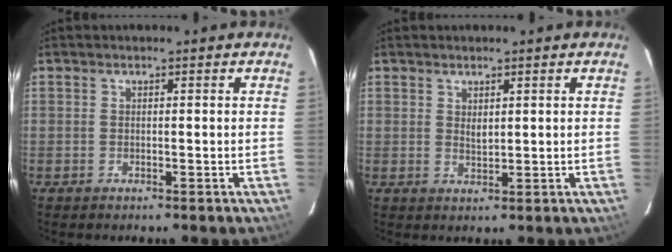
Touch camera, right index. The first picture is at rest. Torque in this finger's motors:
{"motor_torque": [0.23, 0.19, 0.04, 0.01]}